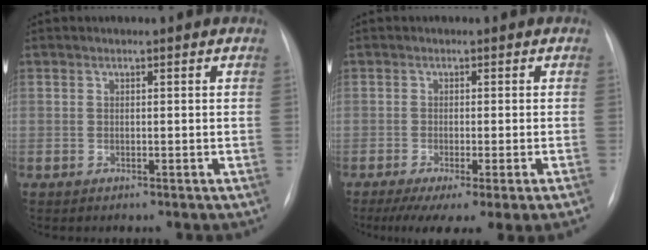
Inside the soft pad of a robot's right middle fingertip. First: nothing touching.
{"total": 10.2, "force": [-7.2, 0.3, 7.2], "torque": [-0.086, -0.019, -0.111]}